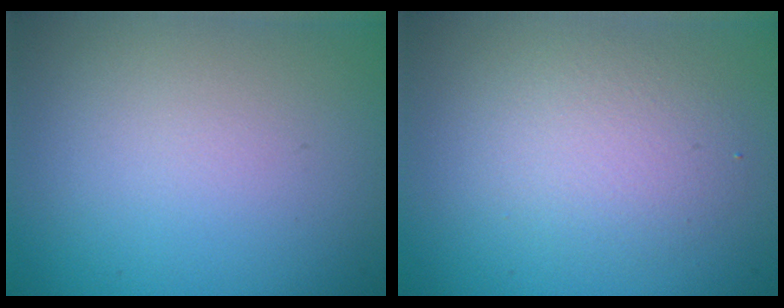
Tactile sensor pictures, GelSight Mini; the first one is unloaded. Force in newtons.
{"total": 2.9, "press": 2.9, "slide": 0.2}